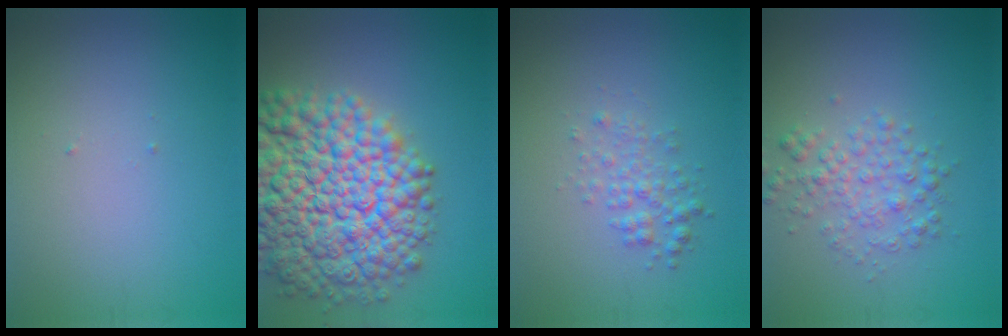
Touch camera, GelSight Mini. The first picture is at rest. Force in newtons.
{"total": 15.2, "press": 15.2, "slide": 0.6}
{"total": 2.0, "press": 2.0, "slide": 0.1}
{"total": 2.9, "press": 2.9, "slide": 0.0}